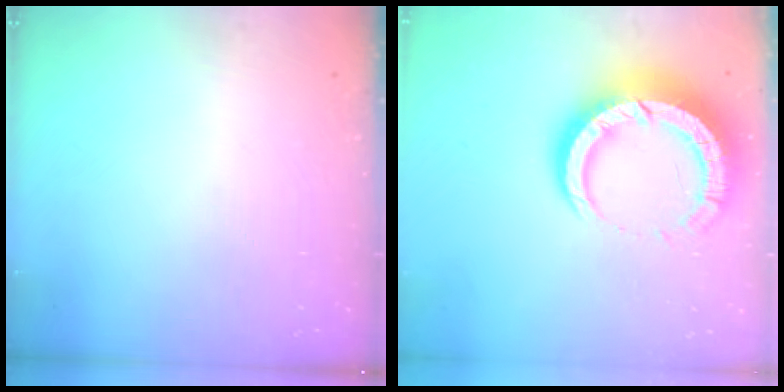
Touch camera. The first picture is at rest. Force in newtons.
{"total": 12.7, "press": 12.6, "slide": 1.3}